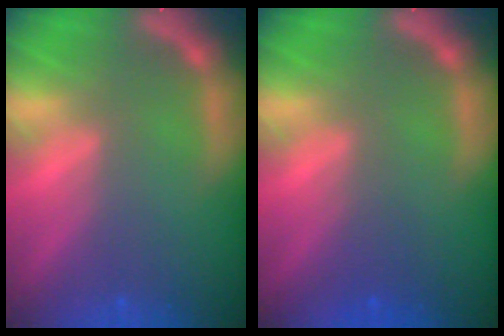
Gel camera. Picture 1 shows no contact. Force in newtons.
{"total": 1.5}